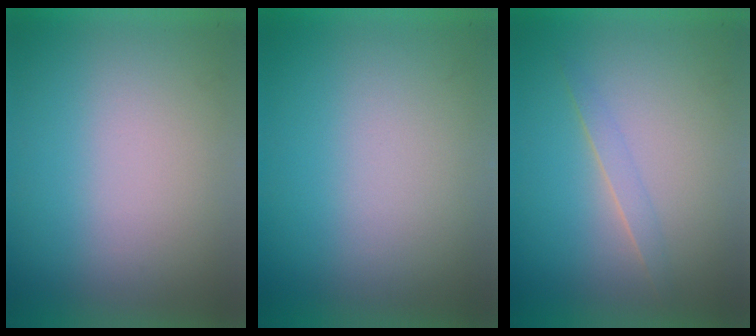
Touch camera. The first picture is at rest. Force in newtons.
{"total": 0.0}
{"total": 1.1}